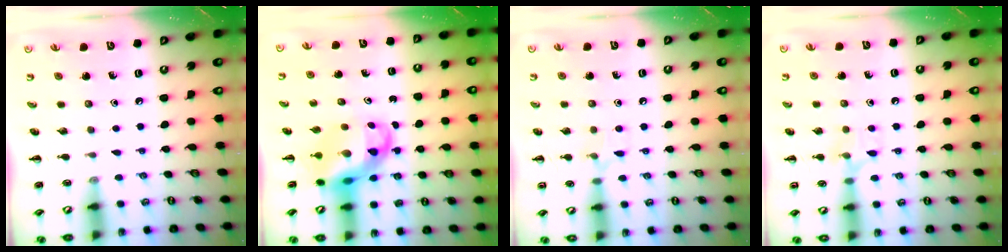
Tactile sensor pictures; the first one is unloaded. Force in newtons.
{"total": 8.4, "press": 8.2, "slide": 2.1}
{"total": 6.5, "press": 6.3, "slide": 1.9}
{"total": 7.5, "press": 7.4, "slide": 1.4}